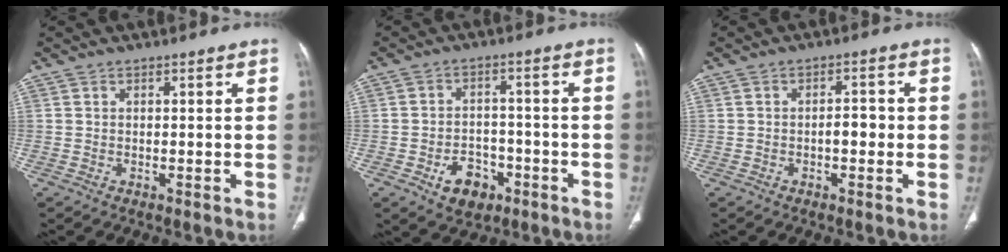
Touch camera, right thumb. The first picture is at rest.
{"total": 7.4, "force": [-3.6, 5.3, 3.8], "torque": [-0.034, 0.027, -0.050]}
{"total": 2.9, "force": [-0.6, 1.5, 2.4], "torque": [-0.025, 0.011, -0.010]}